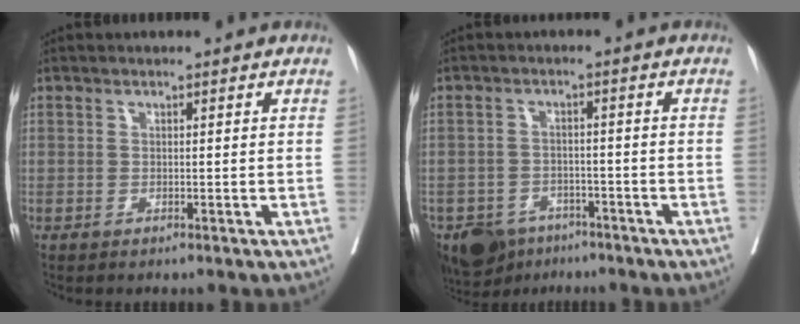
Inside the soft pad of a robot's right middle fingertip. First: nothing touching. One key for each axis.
{"total": 9.8, "fx": -7.1, "fy": 5.9, "fz": 3.3, "tx": -0.066, "ty": -0.006, "tz": -0.105}